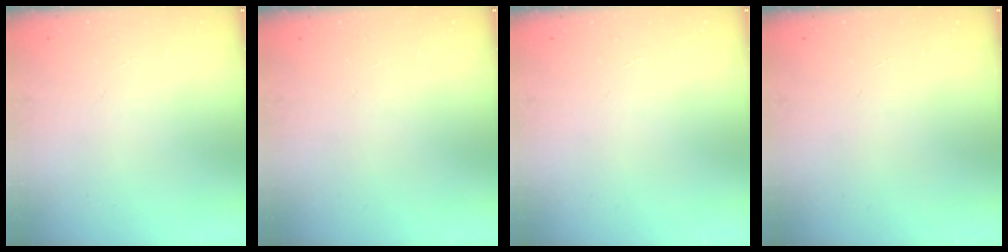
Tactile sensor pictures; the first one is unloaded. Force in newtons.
{"total": 0.0}
{"total": 0.0}
{"total": 0.0}